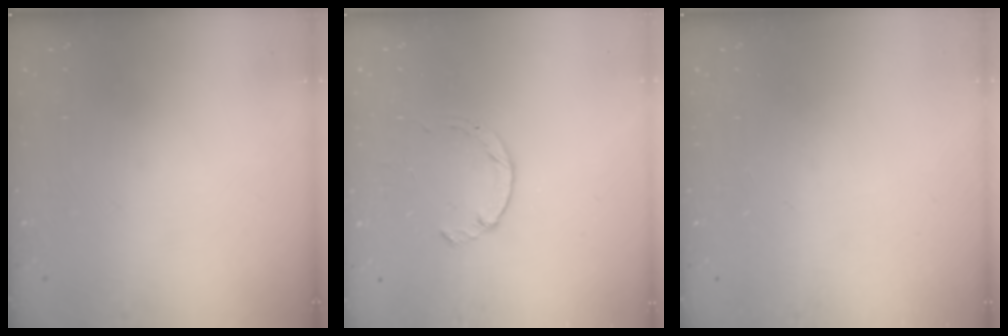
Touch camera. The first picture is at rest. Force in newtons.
{"total": 1.0, "press": 1.0, "slide": 0.3}
{"total": 0.0}